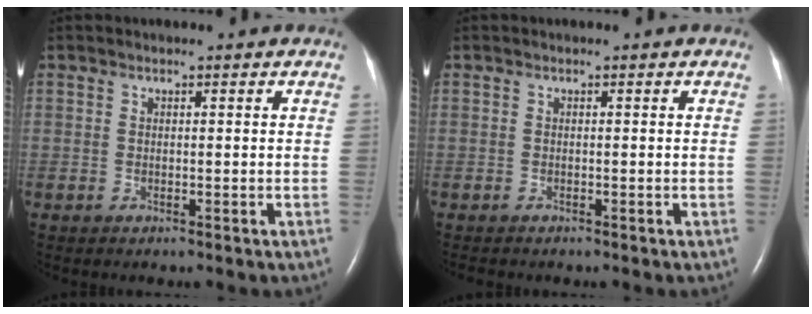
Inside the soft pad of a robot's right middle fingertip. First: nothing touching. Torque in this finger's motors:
{"motor_torque": [0.22, -0.31, -0.02, -0.01]}